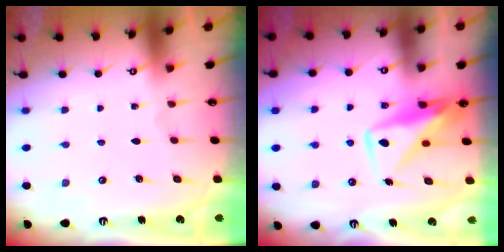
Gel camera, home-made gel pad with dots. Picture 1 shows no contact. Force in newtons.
{"total": 11.0, "press": 10.9, "slide": 0.9}